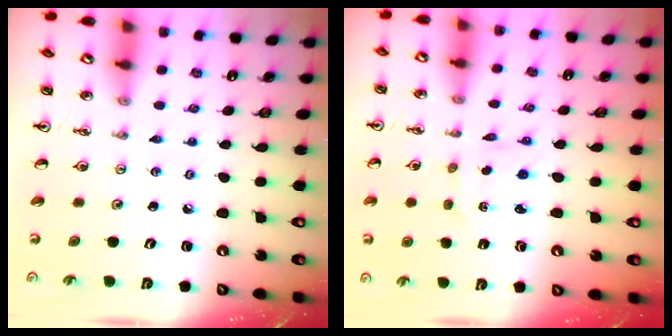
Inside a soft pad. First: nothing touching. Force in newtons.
{"total": 2.0, "press": 1.8, "slide": 0.7}